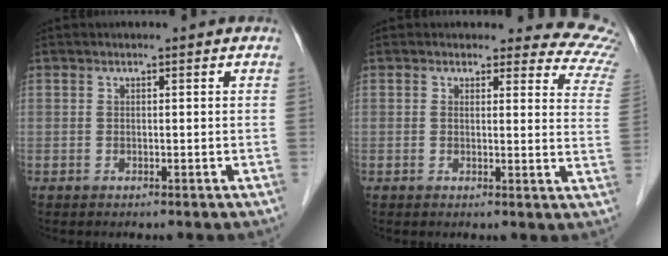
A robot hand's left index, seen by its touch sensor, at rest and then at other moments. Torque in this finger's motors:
{"motor_torque": [0.16, -0.35, -0.53, -0.18]}